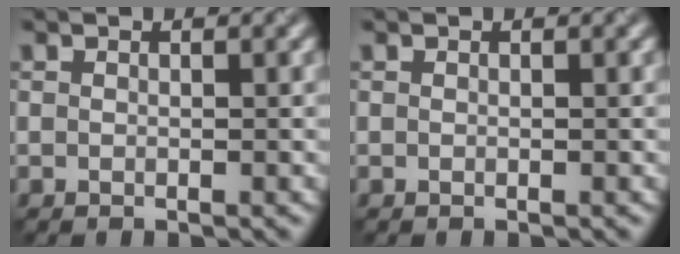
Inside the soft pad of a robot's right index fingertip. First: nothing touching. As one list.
[{"total": 0.0}]